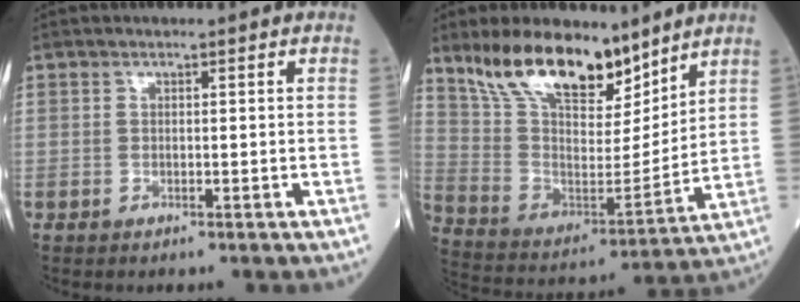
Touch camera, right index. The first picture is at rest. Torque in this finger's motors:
{"motor_torque": [0.88, 1.02, 0.33, 0.18]}